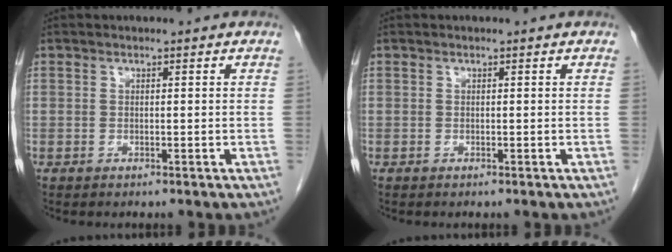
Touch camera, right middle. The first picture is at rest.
{"total": 0.0}